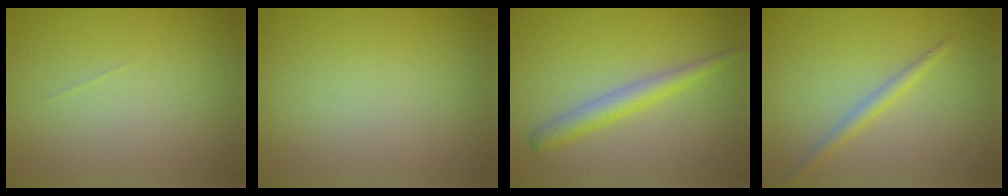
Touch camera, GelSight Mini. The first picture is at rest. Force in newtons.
{"total": 0.0}
{"total": 2.5, "press": 2.5, "slide": 0.0}
{"total": 1.5, "press": 1.5, "slide": 0.0}